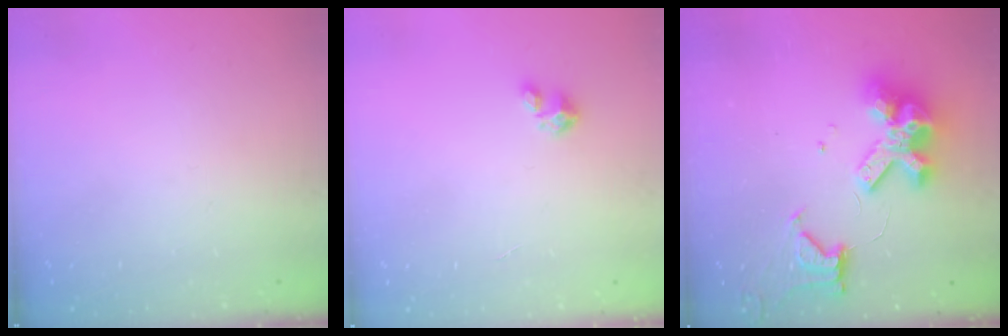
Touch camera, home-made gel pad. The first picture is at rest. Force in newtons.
{"total": 1.7, "press": 1.7, "slide": 0.1}
{"total": 14.6, "press": 14.5, "slide": 1.8}